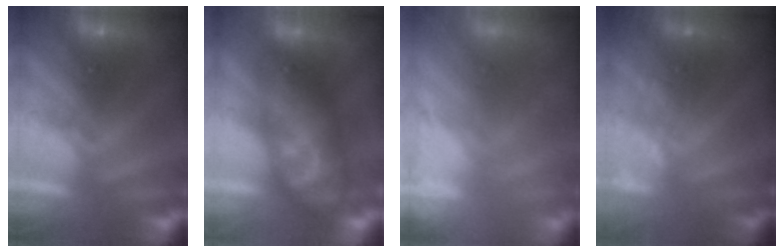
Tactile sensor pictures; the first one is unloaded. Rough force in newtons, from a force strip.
{"total": 4.4}
{"total": 7.7}
{"total": 1.5}